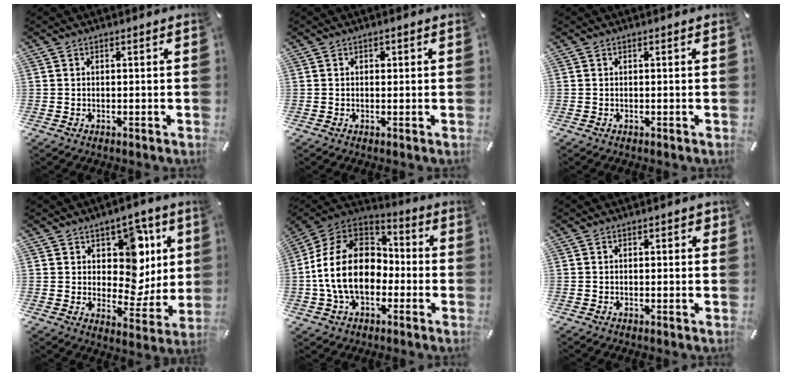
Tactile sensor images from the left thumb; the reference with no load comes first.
{"total": 0.8, "force": [0.1, 0.7, 0.4], "torque": [-0.008, 0.003, 0.002]}
{"total": 0.0}
{"total": 13.0, "force": [4.4, 9.9, 7.3], "torque": [-0.080, -0.037, 0.081]}
{"total": 17.9, "force": [-3.5, 13.3, 11.4], "torque": [-0.244, 0.036, -0.065]}
{"total": 0.9, "force": [-0.1, 0.6, 0.6], "torque": [-0.011, 0.005, -0.004]}